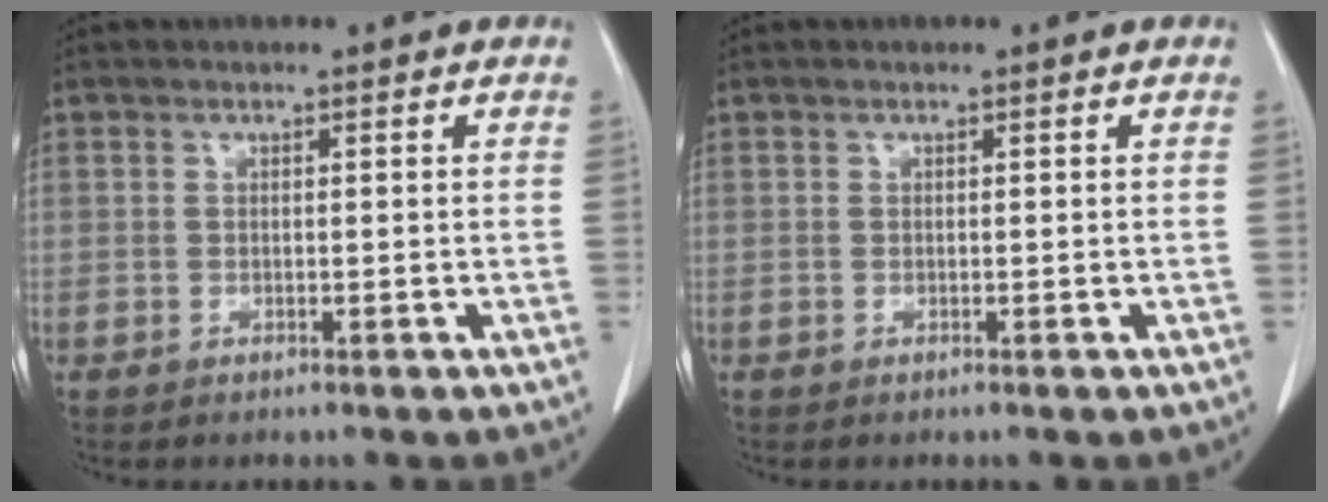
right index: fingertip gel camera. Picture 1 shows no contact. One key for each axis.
{"total": 0.0}